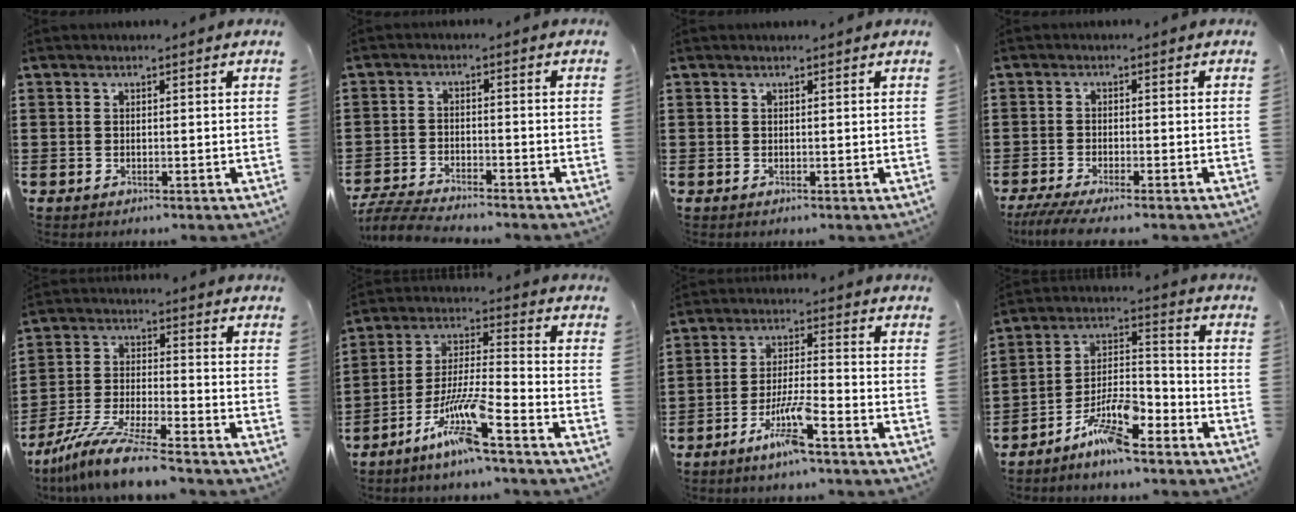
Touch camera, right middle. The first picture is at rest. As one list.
[{"total": 5.0, "force": [-4.9, 0.3, 1.3], "torque": [-0.039, -0.006, -0.101]}, {"total": 0.0}, {"total": 2.9, "force": [-2.5, 0.0, 1.4], "torque": [-0.039, -0.009, -0.052]}, {"total": 9.7, "force": [-8.5, 0.0, 4.6], "torque": [-0.094, 0.002, -0.168]}, {"total": 9.9, "force": [-6.8, 0.2, 7.2], "torque": [-0.157, -0.016, -0.138]}, {"total": 7.3, "force": [-4.7, 0.7, 5.5], "torque": [-0.115, -0.010, -0.088]}, {"total": 9.6, "force": [-6.9, 2.4, 6.2], "torque": [-0.137, 0.003, -0.135]}]